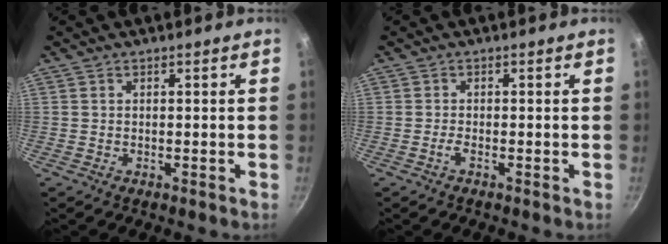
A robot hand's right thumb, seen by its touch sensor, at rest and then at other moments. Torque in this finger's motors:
{"motor_torque": [-0.01, 0.26, 0.25, 0.13, -0.01]}